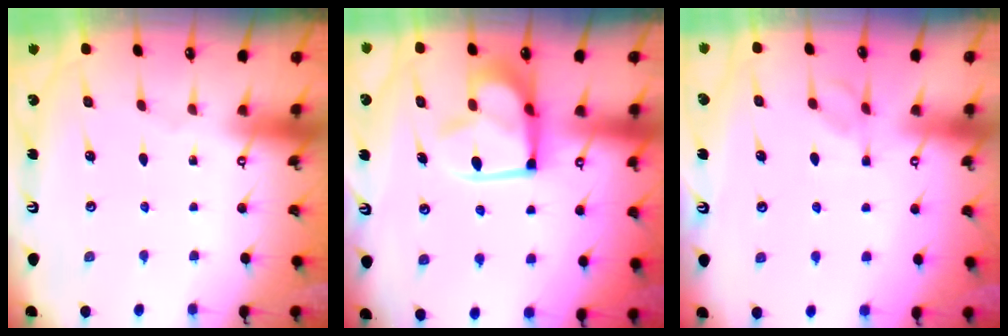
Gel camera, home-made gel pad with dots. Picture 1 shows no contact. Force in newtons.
{"total": 12.9, "press": 12.8, "slide": 1.6}
{"total": 2.1, "press": 2.0, "slide": 0.8}